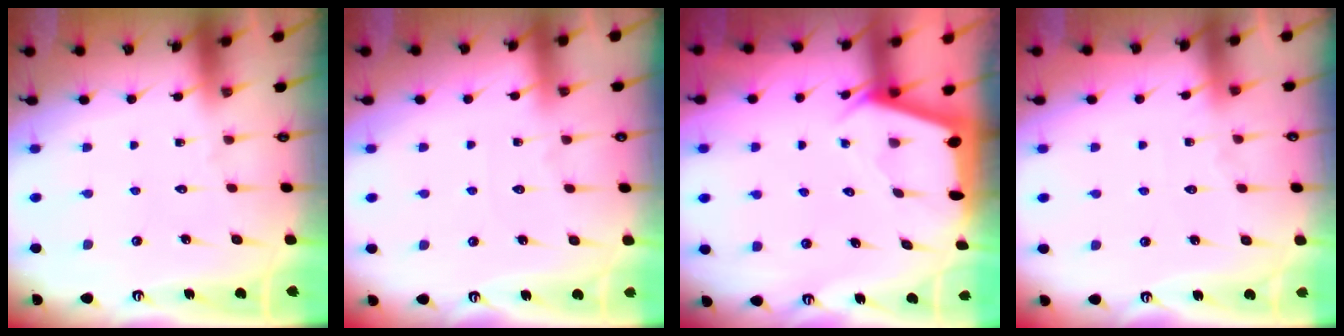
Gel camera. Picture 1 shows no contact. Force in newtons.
{"total": 2.5, "press": 2.5, "slide": 0.5}
{"total": 2.3, "press": 2.3, "slide": 0.3}
{"total": 2.6, "press": 2.6, "slide": 0.4}